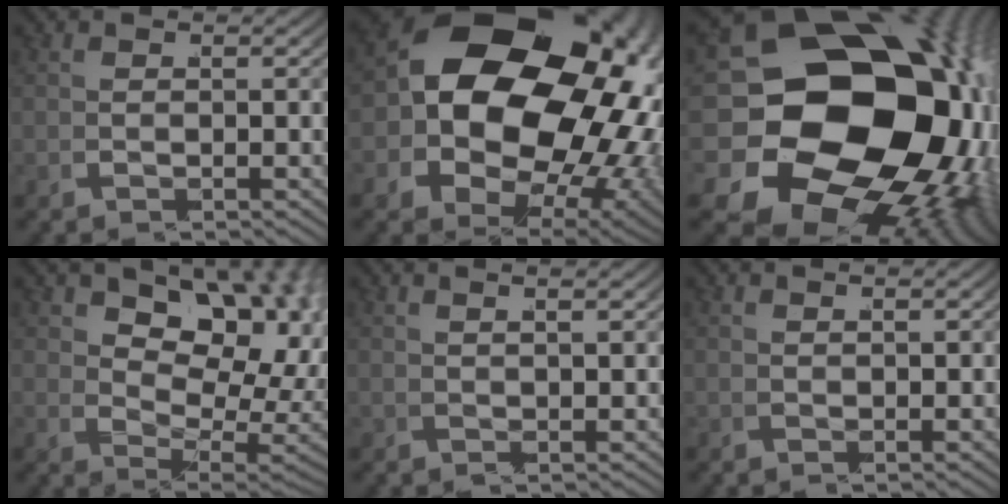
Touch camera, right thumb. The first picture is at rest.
{"total": 30.6, "force": [2.2, 21.7, 21.5], "torque": [-0.381, -0.047, 0.045]}
{"total": 36.4, "force": [-1.1, 25.6, 25.9], "torque": [-0.426, -0.071, -0.003]}
{"total": 13.1, "force": [1.6, 8.9, 9.4], "torque": [-0.147, -0.038, 0.043]}
{"total": 1.8, "force": [1.2, 0.0, 1.3], "torque": [-0.027, 0.000, 0.028]}
{"total": 0.8, "force": [0.6, 0.0, 0.6], "torque": [-0.016, -0.002, 0.018]}